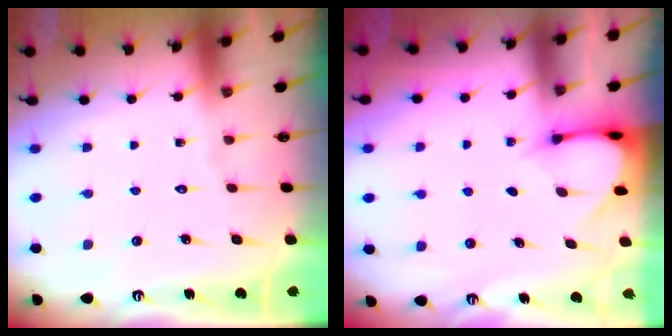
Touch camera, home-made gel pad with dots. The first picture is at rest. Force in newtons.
{"total": 3.1, "press": 3.1, "slide": 0.2}